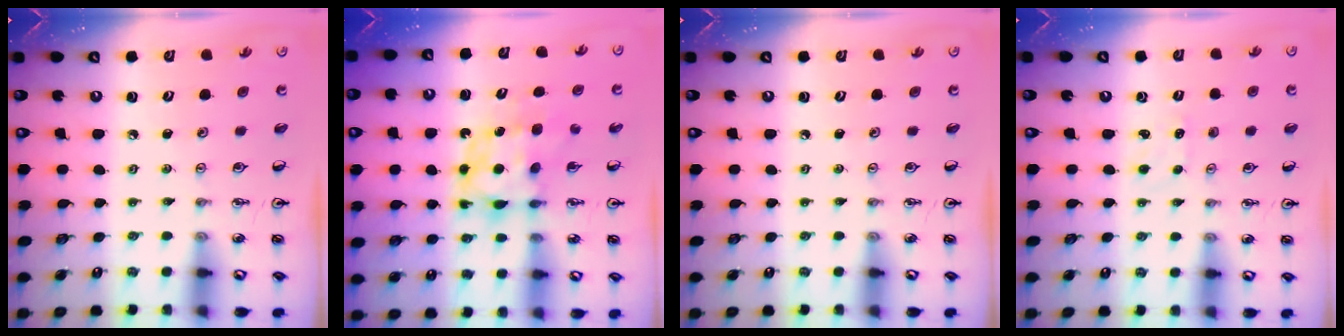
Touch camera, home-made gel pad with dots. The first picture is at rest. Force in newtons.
{"total": 6.9, "press": 6.9, "slide": 0.5}
{"total": 0.0}
{"total": 2.2, "press": 2.2, "slide": 0.3}